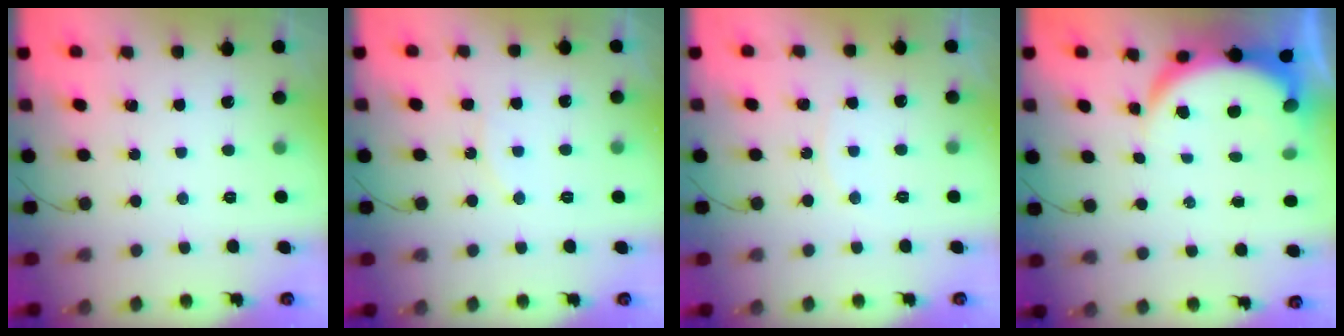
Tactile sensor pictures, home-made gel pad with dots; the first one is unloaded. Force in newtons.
{"total": 7.9, "press": 7.8, "slide": 0.7}
{"total": 5.0, "press": 5.0, "slide": 0.3}
{"total": 7.1, "press": 7.1, "slide": 0.9}